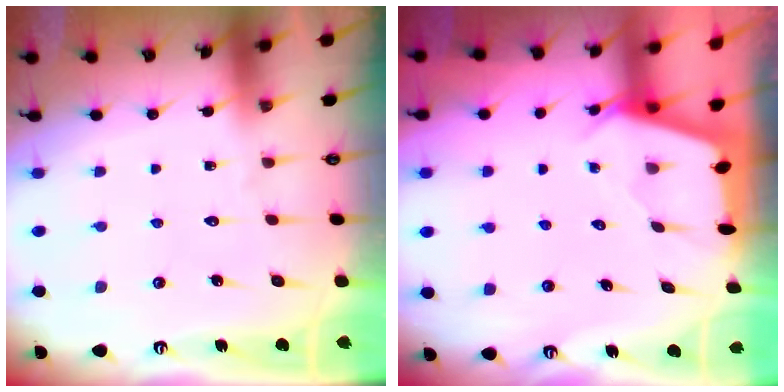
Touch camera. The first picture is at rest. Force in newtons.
{"total": 2.5, "press": 2.5, "slide": 0.3}